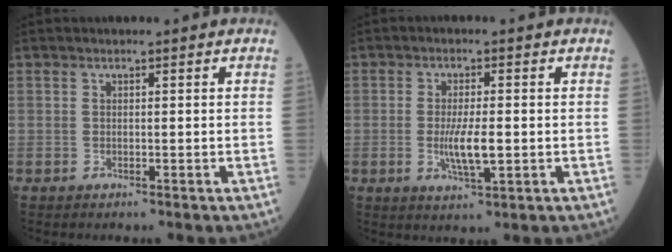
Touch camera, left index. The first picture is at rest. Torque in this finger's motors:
{"motor_torque": [0.95, 0.10, 0.46, 0.14]}